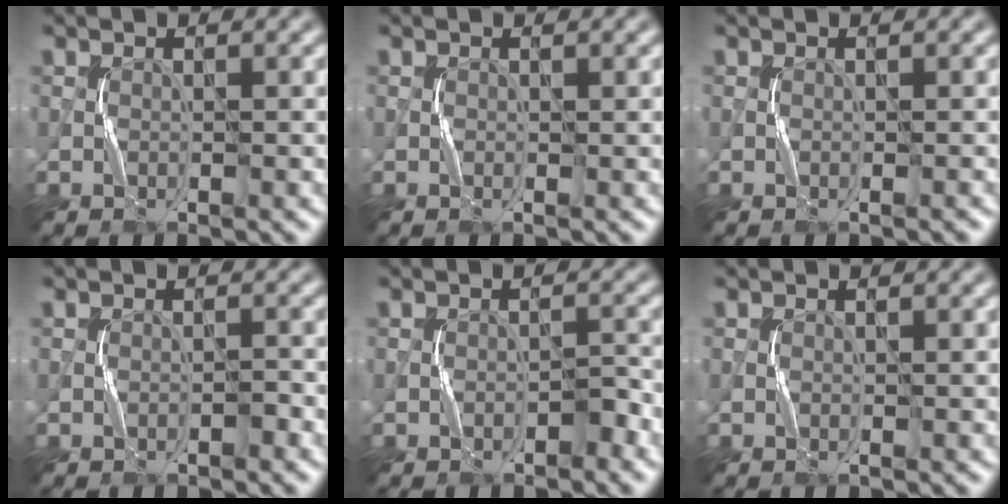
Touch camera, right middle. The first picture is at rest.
{"total": 0.0}
{"total": 0.0}
{"total": 0.6, "force": [-0.4, 0.4, 0.4], "torque": [-0.008, 0.005, -0.006]}
{"total": 1.2, "force": [-0.8, 0.6, 0.7], "torque": [-0.010, 0.006, -0.013]}
{"total": 0.0}